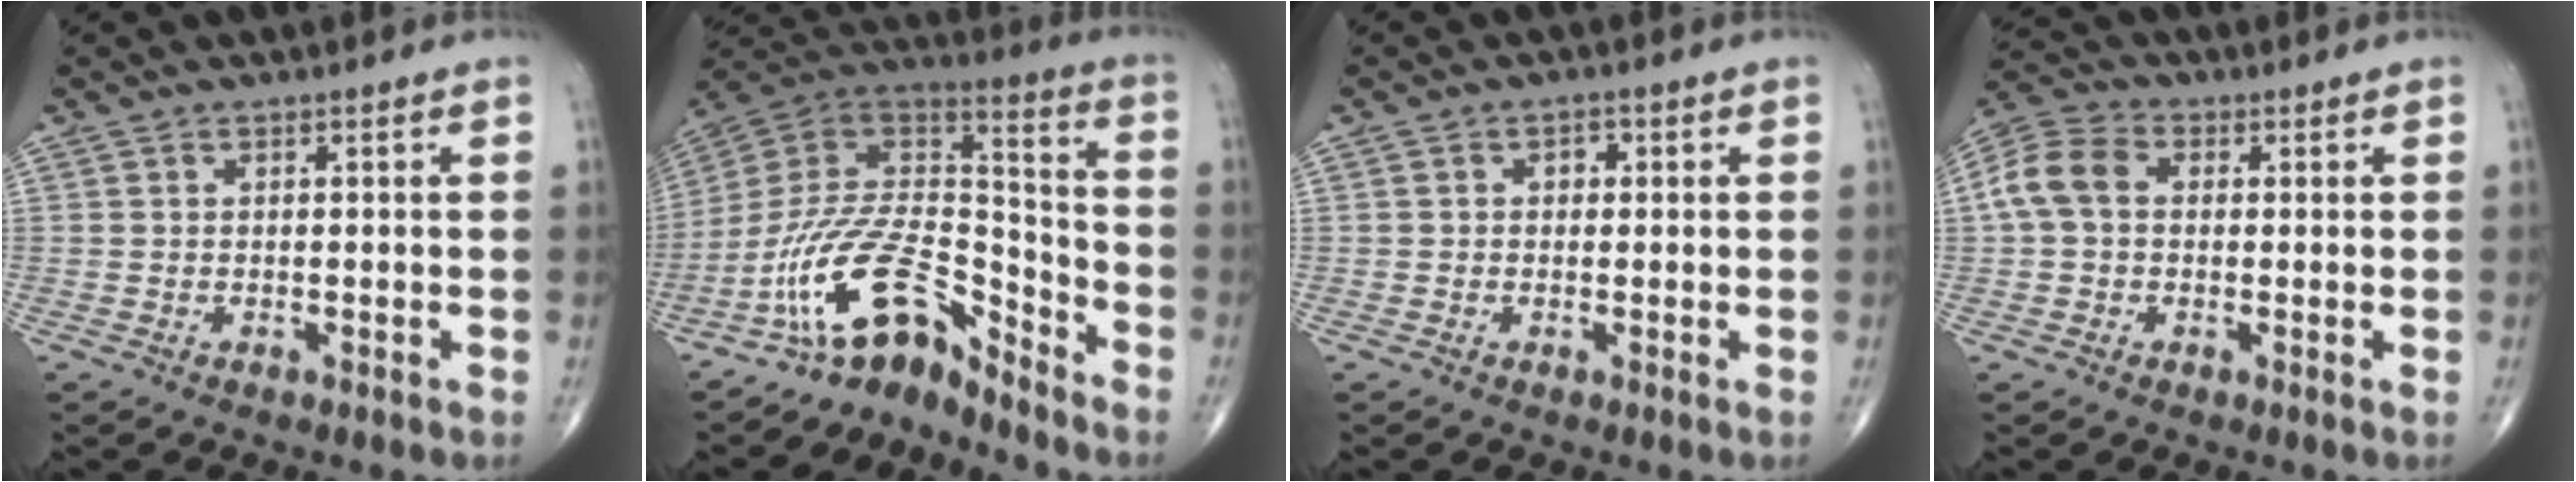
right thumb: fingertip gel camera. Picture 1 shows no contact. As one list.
[{"total": 15.3, "force": [-11.4, 5.9, 8.3], "torque": [-0.136, 0.111, -0.219]}, {"total": 1.8, "force": [0.2, 1.4, 1.1], "torque": [-0.005, 0.004, -0.001]}, {"total": 8.0, "force": [0.7, 5.9, 5.3], "torque": [-0.108, 0.028, 0.006]}]